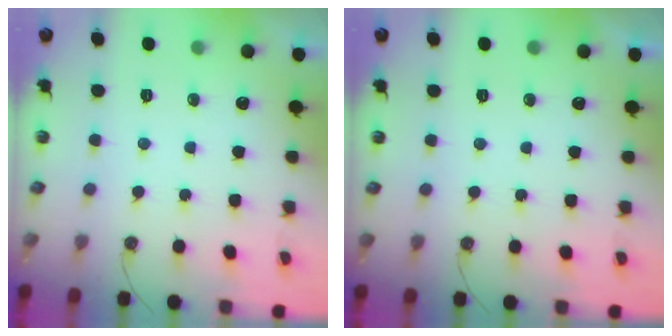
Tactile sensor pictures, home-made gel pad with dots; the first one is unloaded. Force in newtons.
{"total": 0.0}